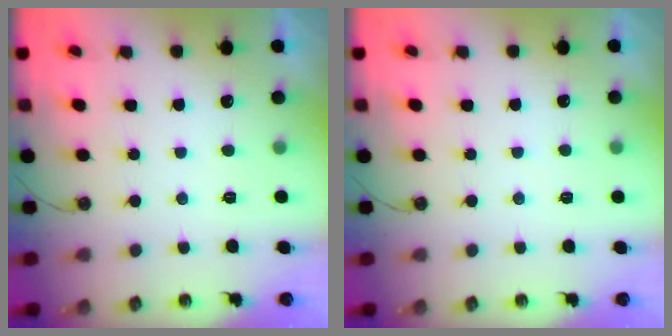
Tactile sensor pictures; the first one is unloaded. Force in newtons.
{"total": 1.8, "press": 1.8, "slide": 0.4}